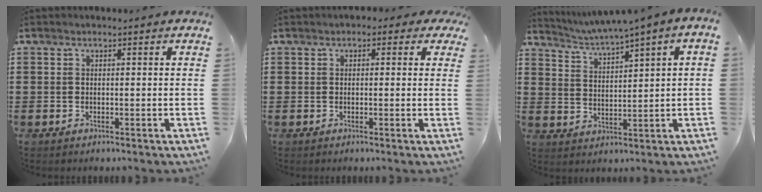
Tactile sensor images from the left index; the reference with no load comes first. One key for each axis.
{"total": 1.2, "fx": -0.3, "fy": 0.9, "fz": 0.8, "tx": -0.019, "ty": 0.006, "tz": -0.008}
{"total": 2.2, "fx": 1.5, "fy": -0.4, "fz": 1.5, "tx": -0.036, "ty": -0.014, "tz": 0.020}